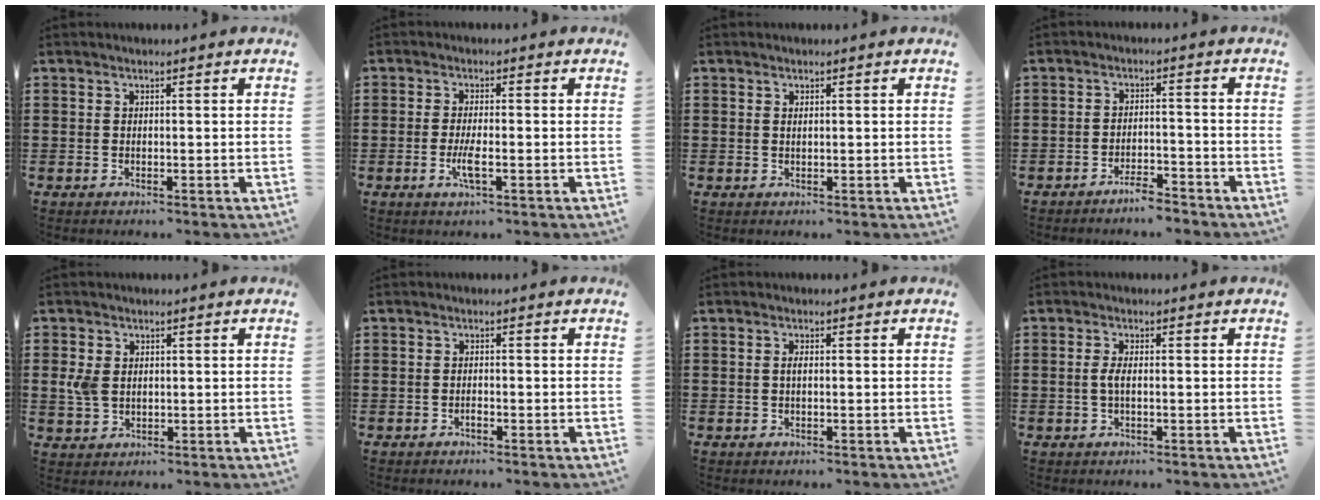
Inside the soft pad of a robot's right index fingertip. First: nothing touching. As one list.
[{"total": 3.4, "force": [-1.2, 0.5, 3.1], "torque": [-0.073, -0.008, -0.028]}, {"total": 0.5, "force": [0.2, 0.2, 0.4], "torque": [-0.010, -0.001, 0.005]}, {"total": 3.3, "force": [-3.2, 0.5, 0.7], "torque": [-0.016, 0.004, -0.064]}, {"total": 3.5, "force": [0.5, 2.6, 2.3], "torque": [-0.065, 0.003, 0.003]}, {"total": 0.6, "force": [-0.6, 0.0, 0.3], "torque": [-0.007, -0.003, -0.010]}, {"total": 1.0, "force": [-0.1, 0.3, 0.9], "torque": [-0.019, -0.001, -0.001]}, {"total": 2.0, "force": [-0.3, 0.5, 1.9], "torque": [-0.044, -0.003, -0.007]}]